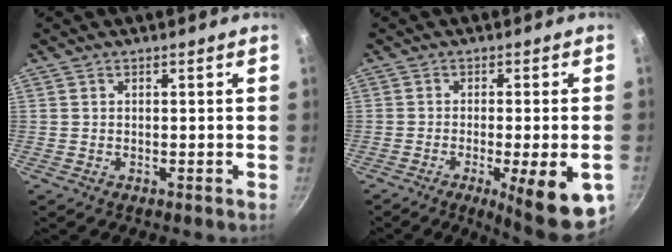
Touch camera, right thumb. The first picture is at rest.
{"total": 13.2, "force": [-4.7, 2.8, 11.9], "torque": [-0.149, 0.003, -0.060]}